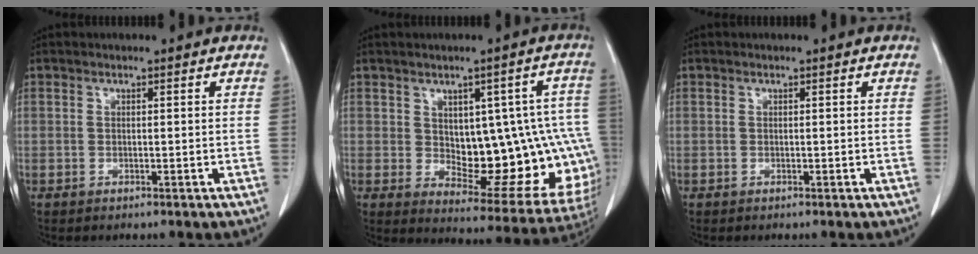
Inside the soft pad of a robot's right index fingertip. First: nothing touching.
{"total": 17.7, "force": [0.0, 7.7, 15.9], "torque": [-0.141, 0.025, 0.030]}
{"total": 0.0}